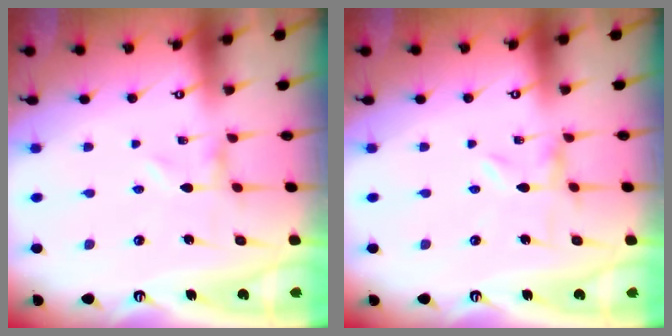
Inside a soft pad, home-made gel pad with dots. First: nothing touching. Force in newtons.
{"total": 0.0}